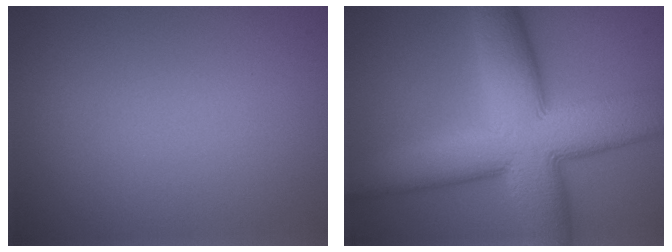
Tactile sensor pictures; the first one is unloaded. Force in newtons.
{"total": 13.3, "press": 13.3, "slide": 0.3}